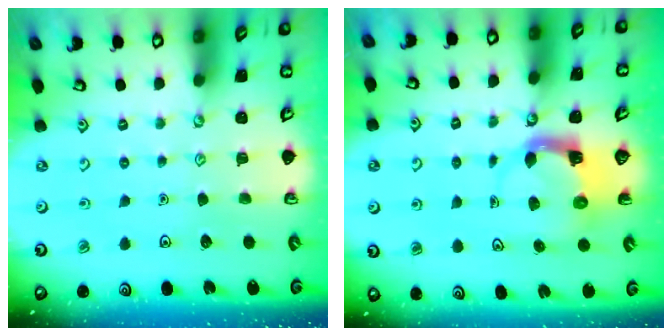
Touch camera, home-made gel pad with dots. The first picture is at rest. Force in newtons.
{"total": 4.0, "press": 3.9, "slide": 0.6}